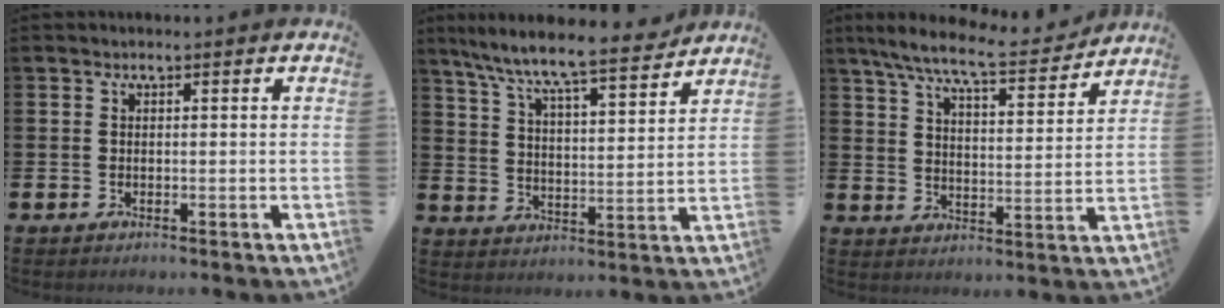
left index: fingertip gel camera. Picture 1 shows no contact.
{"total": 8.9, "force": [8.2, 0.5, 3.3], "torque": [-0.095, -0.062, 0.138]}
{"total": 8.6, "force": [7.8, 0.8, 3.5], "torque": [-0.094, -0.045, 0.136]}